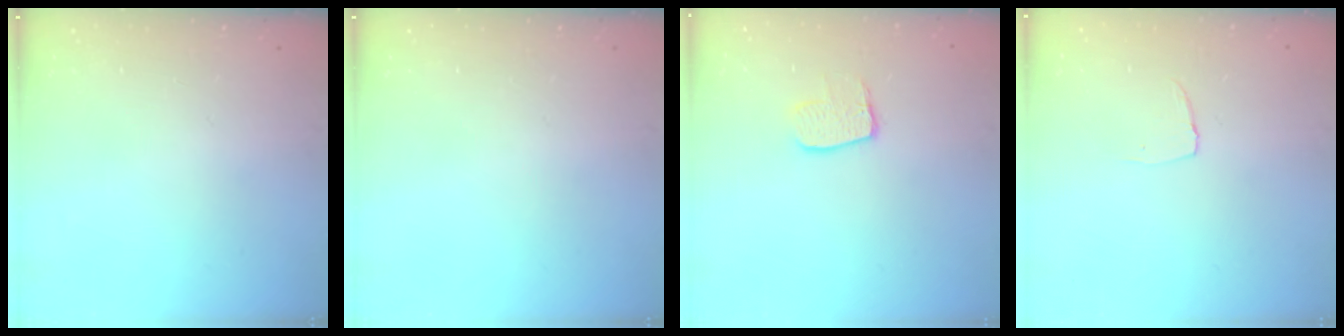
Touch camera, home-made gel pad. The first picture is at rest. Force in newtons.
{"total": 0.0}
{"total": 8.0, "press": 8.0, "slide": 0.5}
{"total": 3.5, "press": 3.5, "slide": 0.3}